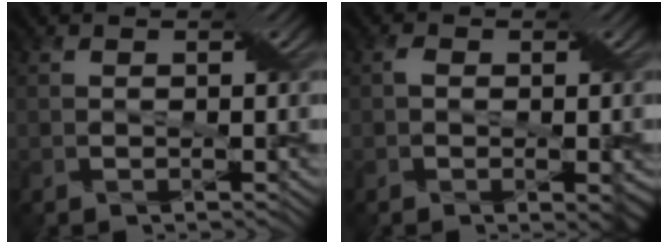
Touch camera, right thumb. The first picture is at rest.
{"total": 3.8, "force": [-0.8, 2.1, 3.1], "torque": [-0.044, -0.005, -0.013]}